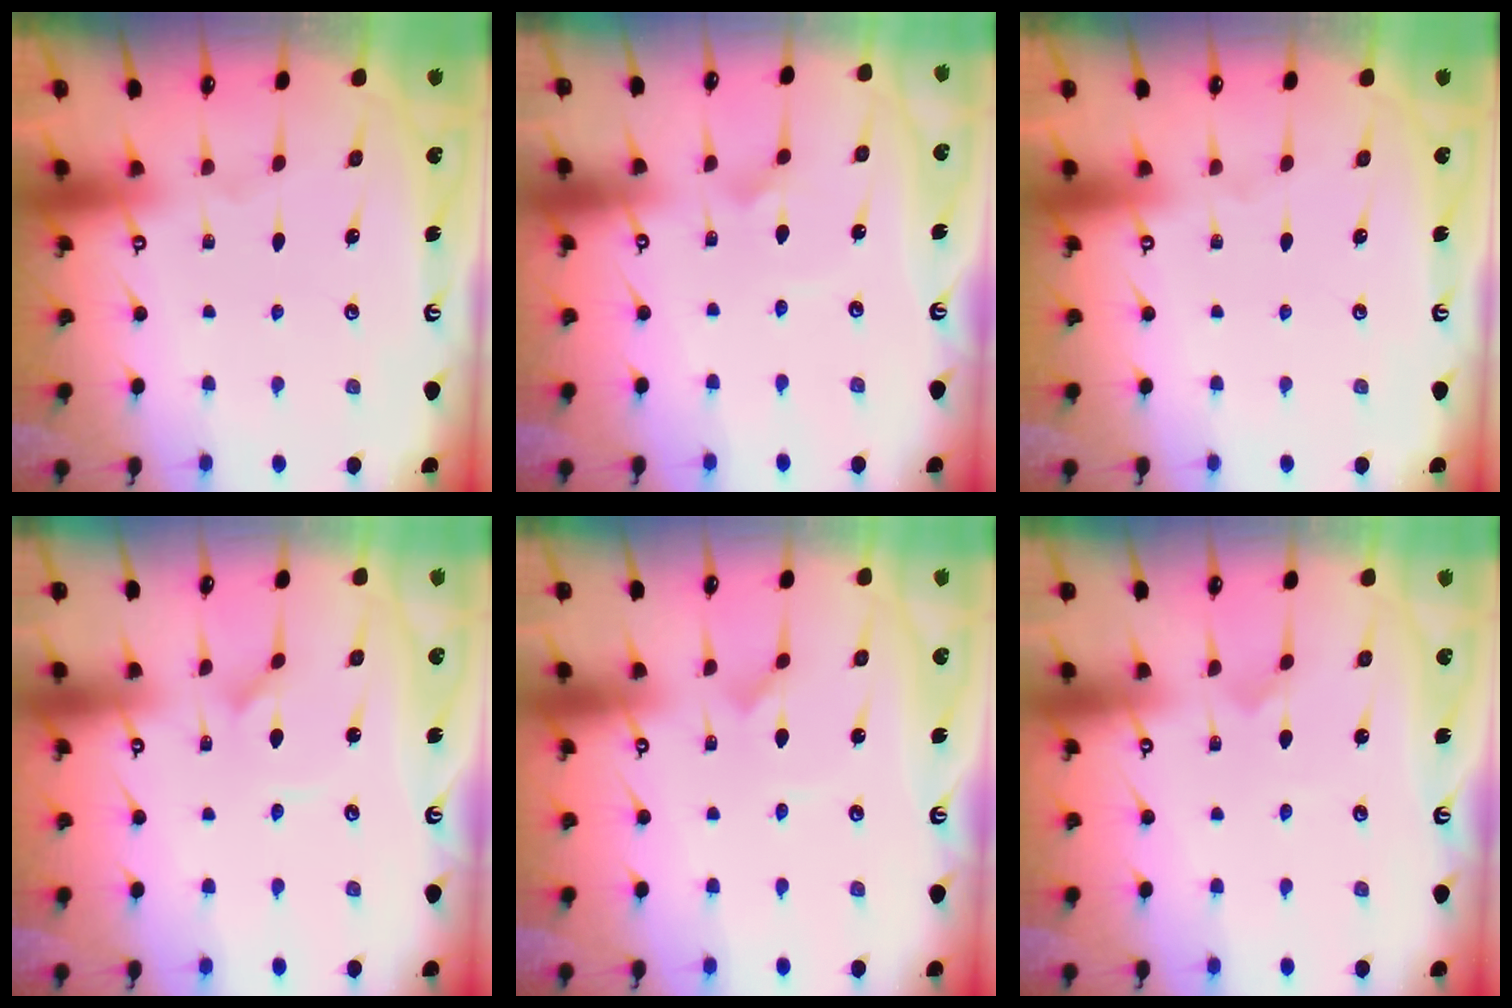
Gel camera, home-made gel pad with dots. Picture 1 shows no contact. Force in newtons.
{"total": 2.1, "press": 2.0, "slide": 0.3}
{"total": 0.0}
{"total": 1.0, "press": 1.0, "slide": 0.2}
{"total": 0.0}
{"total": 0.0}